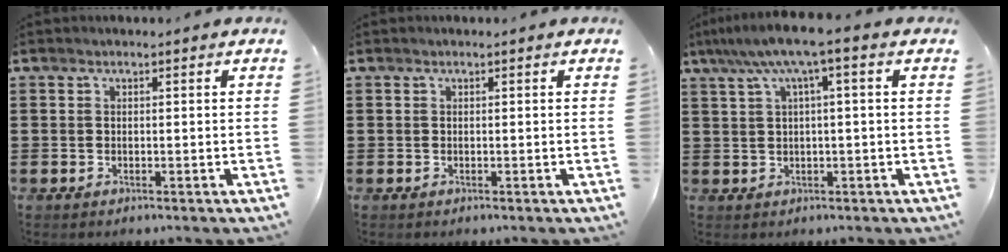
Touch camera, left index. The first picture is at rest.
{"total": 0.0}
{"total": 5.8, "force": [1.7, 0.1, 5.5], "torque": [-0.109, -0.001, 0.027]}